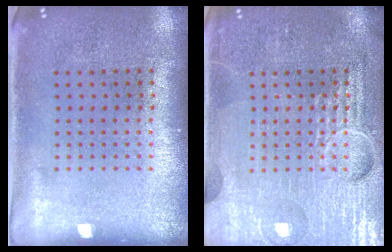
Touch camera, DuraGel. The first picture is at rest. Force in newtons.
{"total": 7.1, "press": 7.1, "slide": 0.8}